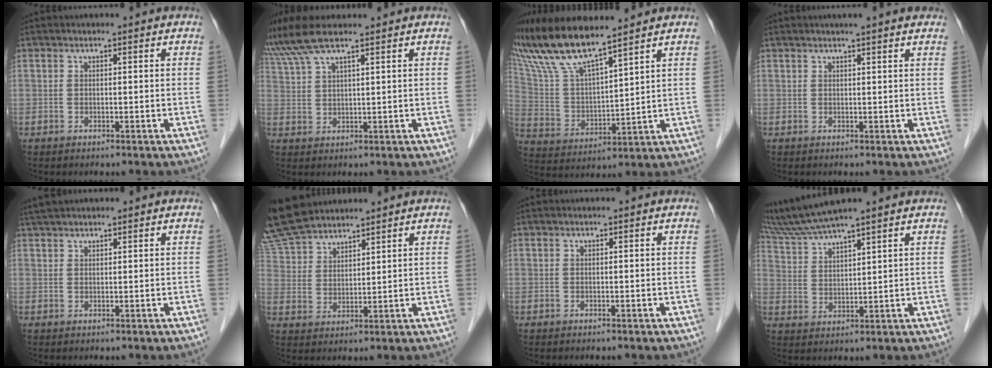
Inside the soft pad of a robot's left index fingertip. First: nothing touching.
{"total": 7.2, "force": [6.1, 0.1, 3.8], "torque": [-0.083, 0.028, 0.118]}
{"total": 12.4, "force": [10.6, 0.2, 6.5], "torque": [-0.144, 0.007, 0.214]}
{"total": 5.2, "force": [4.2, 0.0, 2.9], "torque": [-0.041, 0.020, 0.051]}
{"total": 4.1, "force": [3.5, 0.6, 1.9], "torque": [-0.034, 0.026, 0.066]}
{"total": 13.8, "force": [12.2, 4.2, 4.8], "torque": [-0.133, 0.033, 0.250]}
{"total": 0.0}
{"total": 8.3, "force": [7.4, -1.1, 3.5], "torque": [-0.078, 0.019, 0.148]}